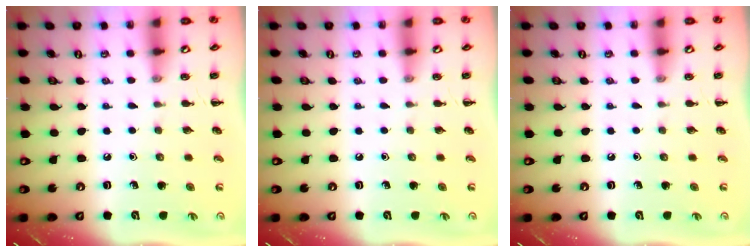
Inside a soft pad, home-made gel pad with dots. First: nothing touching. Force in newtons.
{"total": 0.0}
{"total": 0.0}